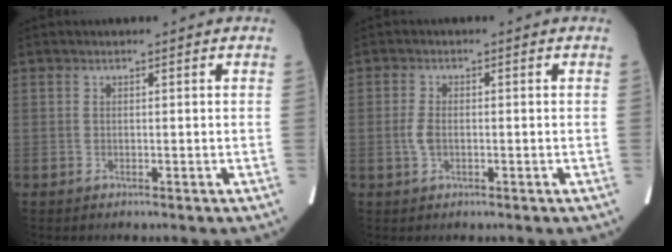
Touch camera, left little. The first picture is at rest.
{"total": 2.3, "force": [-0.5, 1.3, 1.8], "torque": [-0.048, 0.000, -0.011]}